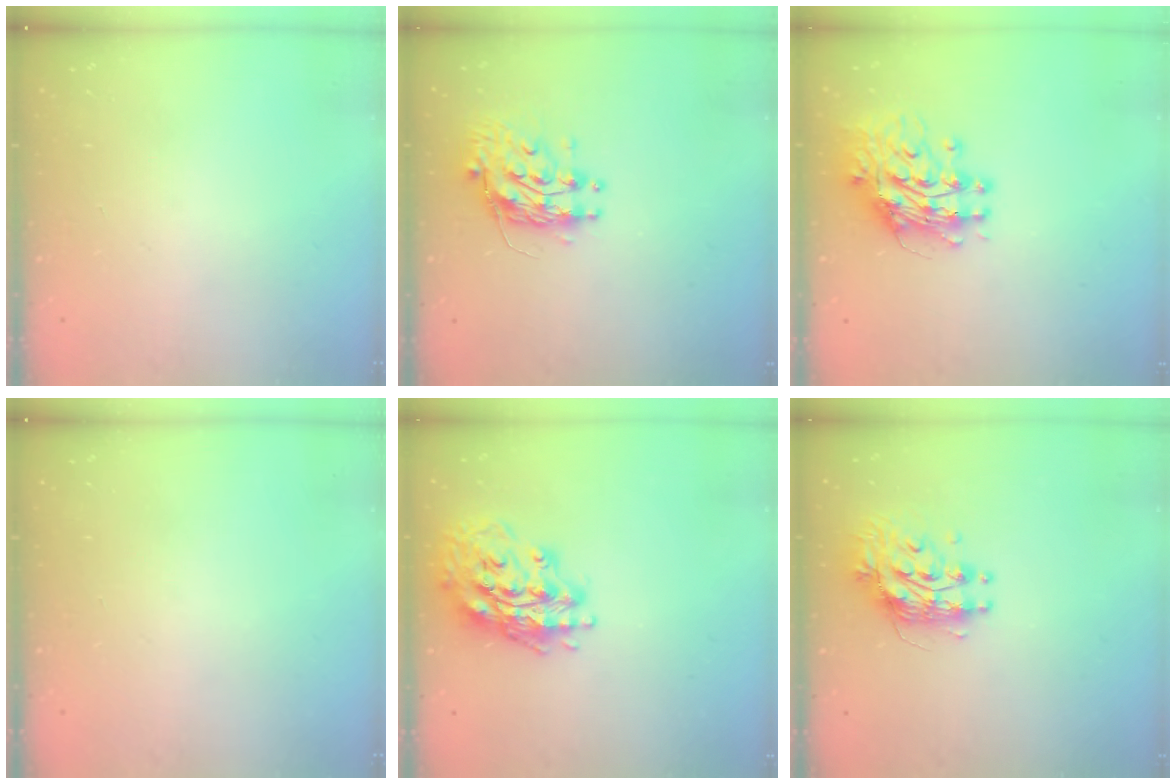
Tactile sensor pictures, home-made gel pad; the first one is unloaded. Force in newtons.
{"total": 10.6, "press": 10.5, "slide": 0.8}
{"total": 13.5, "press": 13.4, "slide": 1.4}
{"total": 0.0}
{"total": 17.6, "press": 17.5, "slide": 2.3}
{"total": 9.0, "press": 8.9, "slide": 0.7}